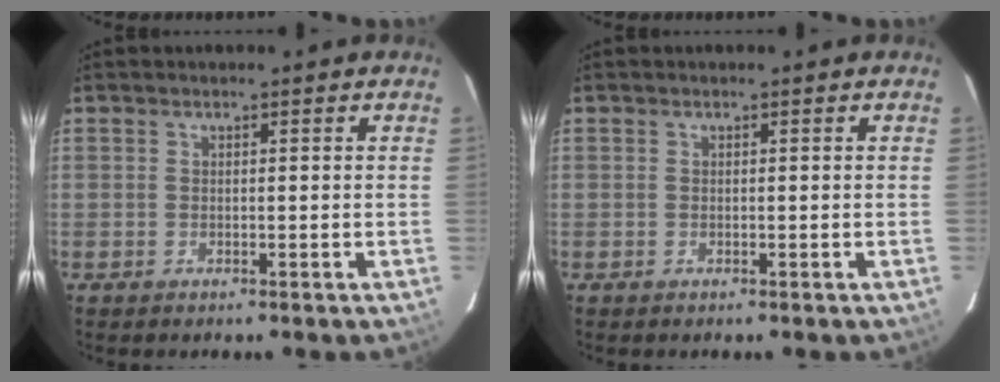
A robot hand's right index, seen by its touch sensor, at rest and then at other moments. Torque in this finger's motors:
{"motor_torque": [0.00, 0.00, 0.02, 0.00]}